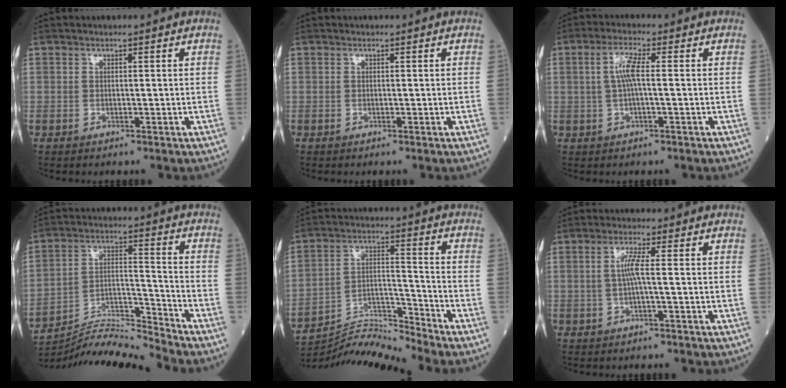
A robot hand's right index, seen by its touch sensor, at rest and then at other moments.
{"total": 0.0}
{"total": 3.9, "force": [0.2, 0.3, 3.9], "torque": [-0.080, 0.008, 0.005]}
{"total": 10.8, "force": [-10.4, -2.7, 0.7], "torque": [-0.015, 0.028, -0.189]}
{"total": 9.5, "force": [-9.1, -2.8, -0.1], "torque": [-0.003, 0.027, -0.167]}
{"total": 2.9, "force": [-0.1, -0.3, 2.9], "torque": [-0.060, 0.002, -0.001]}